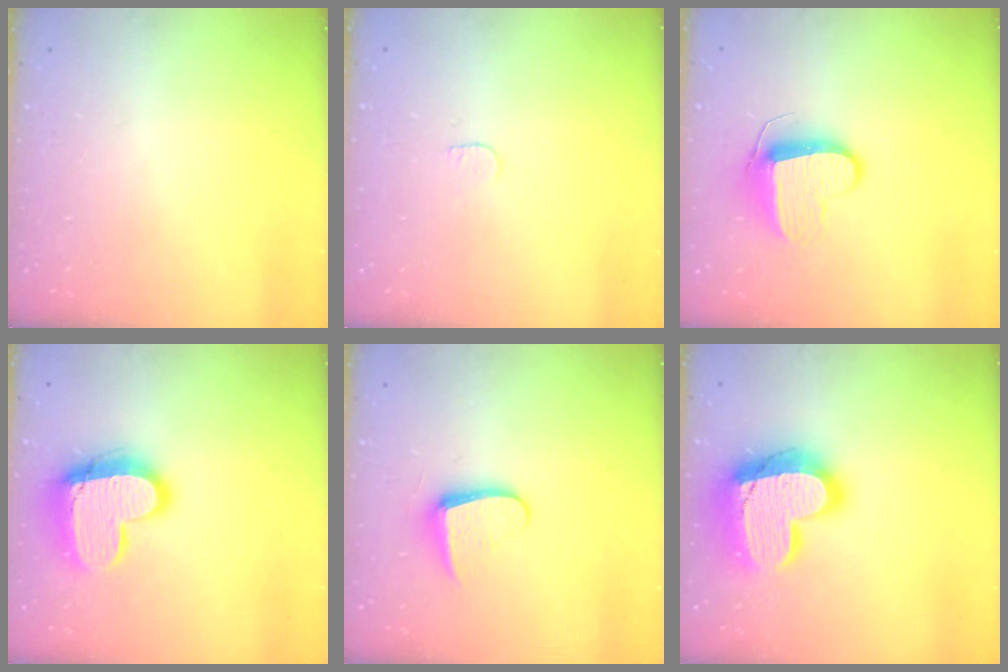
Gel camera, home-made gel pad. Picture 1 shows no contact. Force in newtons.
{"total": 3.2, "press": 3.2, "slide": 0.3}
{"total": 9.8, "press": 9.8, "slide": 0.4}
{"total": 16.6, "press": 16.5, "slide": 1.4}
{"total": 8.9, "press": 8.8, "slide": 0.8}
{"total": 21.4, "press": 21.3, "slide": 1.7}